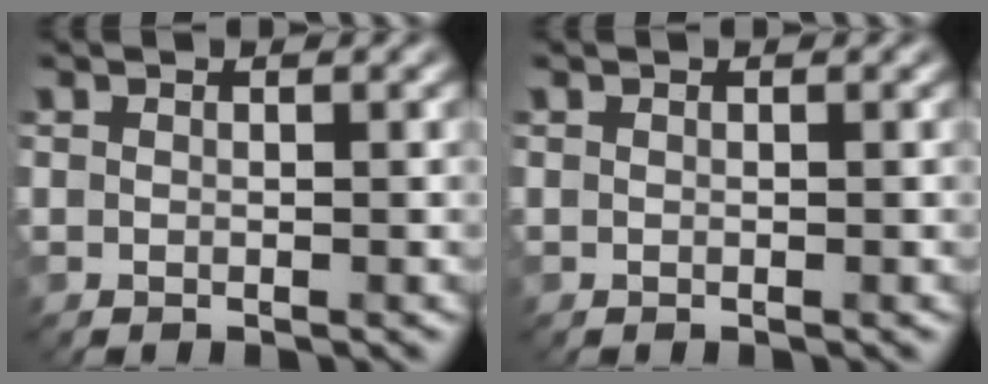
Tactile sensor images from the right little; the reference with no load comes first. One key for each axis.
{"total": 0.0}